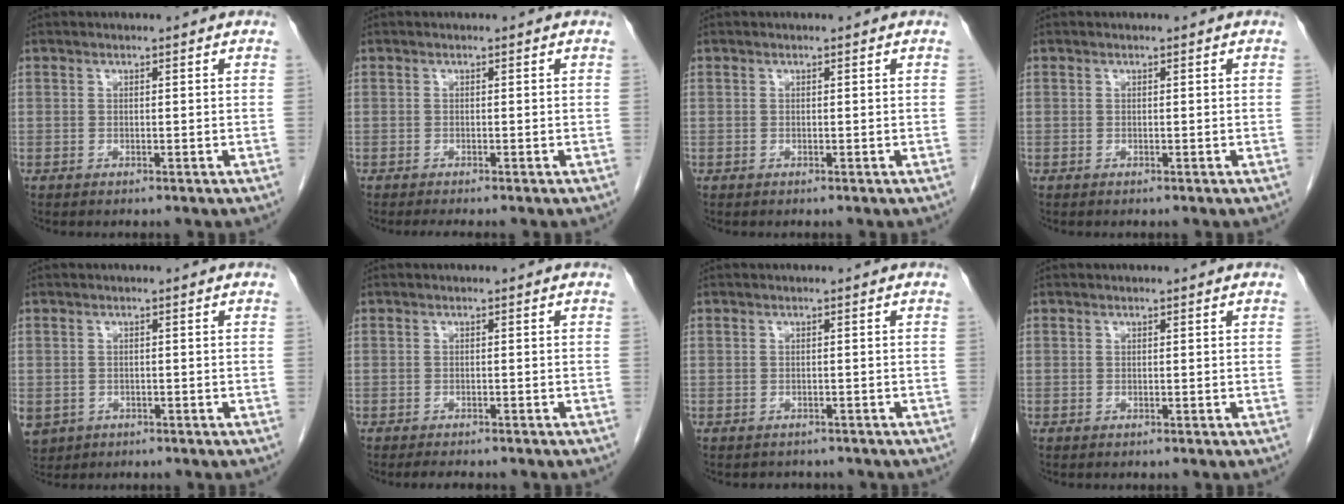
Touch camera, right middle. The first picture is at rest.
{"total": 1.7, "force": [-1.4, -0.2, 0.9], "torque": [-0.013, -0.003, -0.022]}
{"total": 0.0}
{"total": 0.0}
{"total": 6.3, "force": [-2.7, 5.3, 2.0], "torque": [-0.057, -0.004, -0.036]}
{"total": 3.3, "force": [-2.8, 0.7, 1.6], "torque": [-0.024, -0.006, -0.034]}
{"total": 3.8, "force": [-3.3, 1.8, 0.8], "torque": [-0.012, 0.003, -0.036]}
{"total": 0.0}